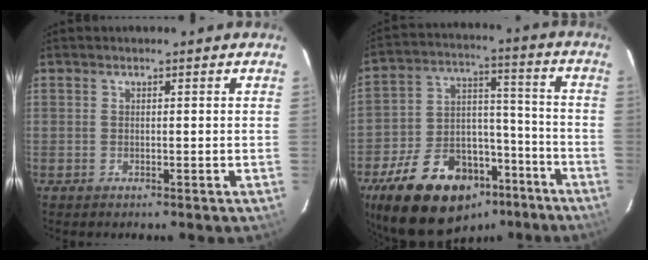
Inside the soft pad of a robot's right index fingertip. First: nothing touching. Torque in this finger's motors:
{"motor_torque": [1.13, -1.01, 0.84, 0.09]}